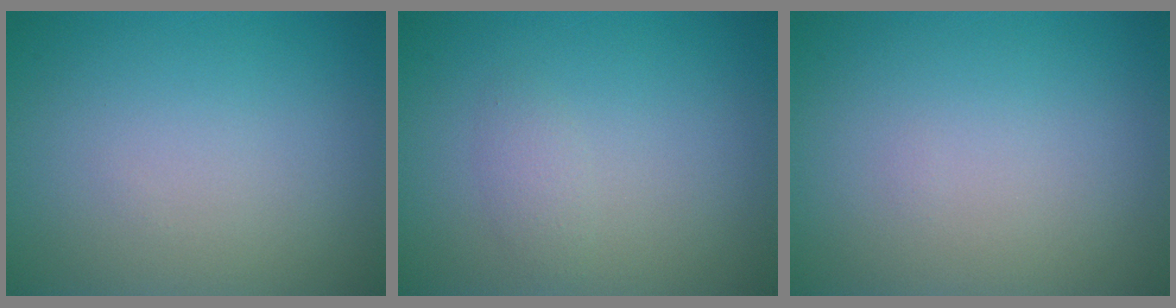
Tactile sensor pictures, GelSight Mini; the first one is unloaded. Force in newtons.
{"total": 1.1, "press": 1.1, "slide": 0.0}
{"total": 0.0}